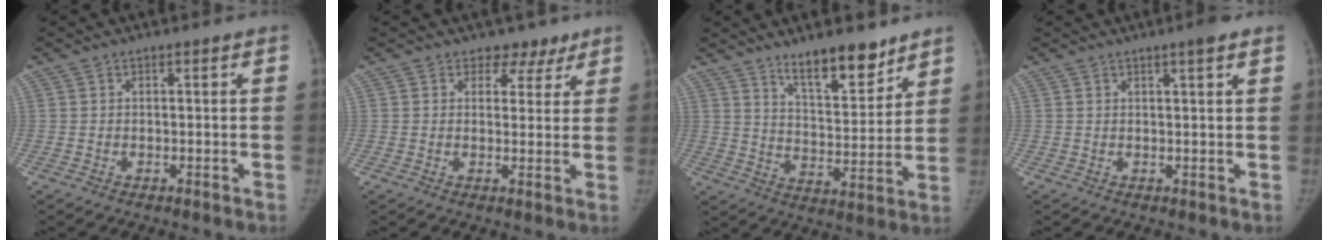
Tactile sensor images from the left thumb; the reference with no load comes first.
{"total": 4.4, "force": [3.0, 3.1, 0.4], "torque": [0.026, -0.015, 0.035]}
{"total": 12.2, "force": [9.1, 3.9, 7.0], "torque": [-0.082, -0.071, 0.155]}
{"total": 2.7, "force": [1.7, 0.2, 2.1], "torque": [-0.029, -0.004, 0.022]}